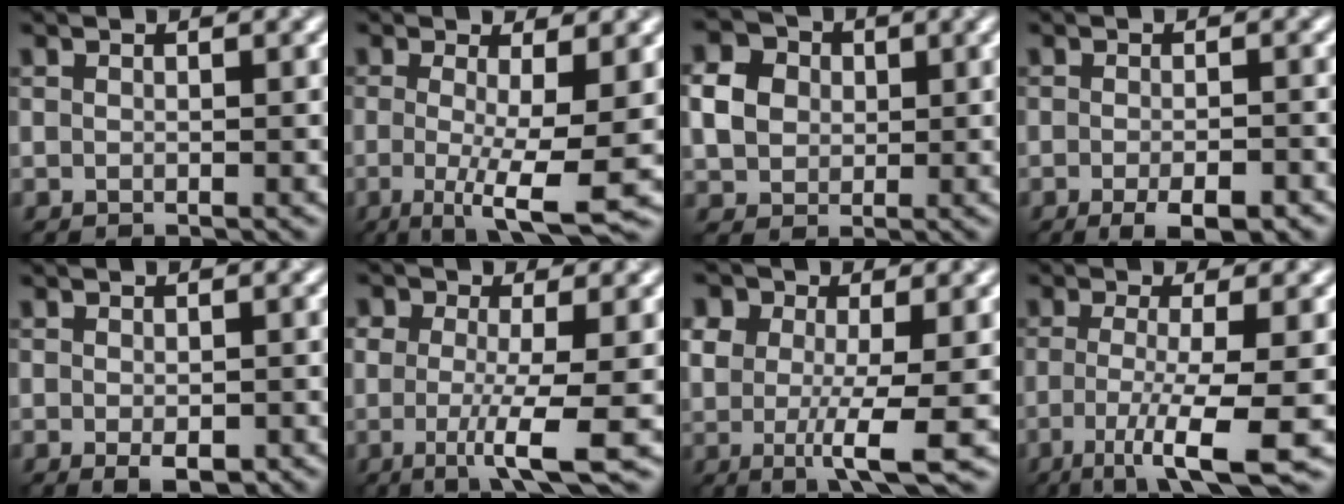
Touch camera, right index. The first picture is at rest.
{"total": 6.8, "force": [-1.3, 1.3, 6.5], "torque": [-0.102, -0.008, -0.015]}
{"total": 3.1, "force": [0.2, 2.9, 1.0], "torque": [-0.029, 0.015, 0.014]}
{"total": 3.6, "force": [-2.3, 0.6, 2.7], "torque": [-0.045, 0.001, -0.022]}
{"total": 1.3, "force": [-0.8, 0.1, 1.0], "torque": [-0.023, -0.001, 0.002]}
{"total": 4.4, "force": [-1.1, 0.9, 4.1], "torque": [-0.083, -0.009, -0.009]}
{"total": 5.0, "force": [0.0, 2.3, 4.5], "torque": [-0.096, 0.000, 0.008]}
{"total": 6.6, "force": [-2.6, 1.2, 6.0], "torque": [-0.107, -0.008, -0.043]}